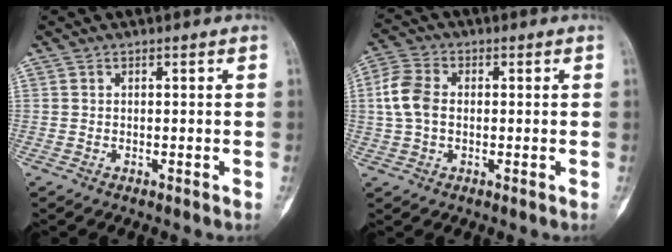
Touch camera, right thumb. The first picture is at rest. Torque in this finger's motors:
{"motor_torque": [-0.17, 0.07, 0.73, 0.02, 0.05]}